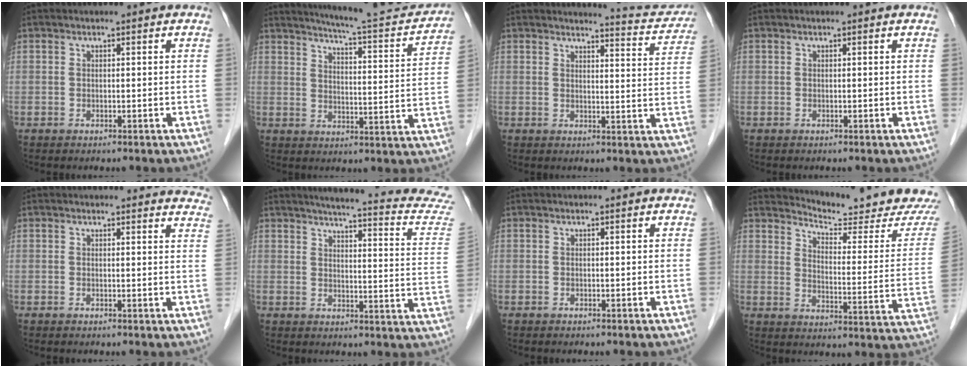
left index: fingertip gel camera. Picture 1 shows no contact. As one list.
[{"total": 15.6, "force": [14.8, 0.6, 5.0], "torque": [-0.076, -0.036, 0.187]}, {"total": 7.4, "force": [7.4, 0.4, 0.3], "torque": [-0.004, -0.029, 0.072]}, {"total": 0.0}, {"total": 8.8, "force": [8.5, 1.7, 1.1], "torque": [0.025, -0.020, 0.055]}, {"total": 19.4, "force": [17.9, 0.7, 7.4], "torque": [-0.086, -0.070, 0.191]}, {"total": 0.0}, {"total": 16.2, "force": [15.8, 0.0, 3.8], "torque": [-0.058, -0.092, 0.191]}]